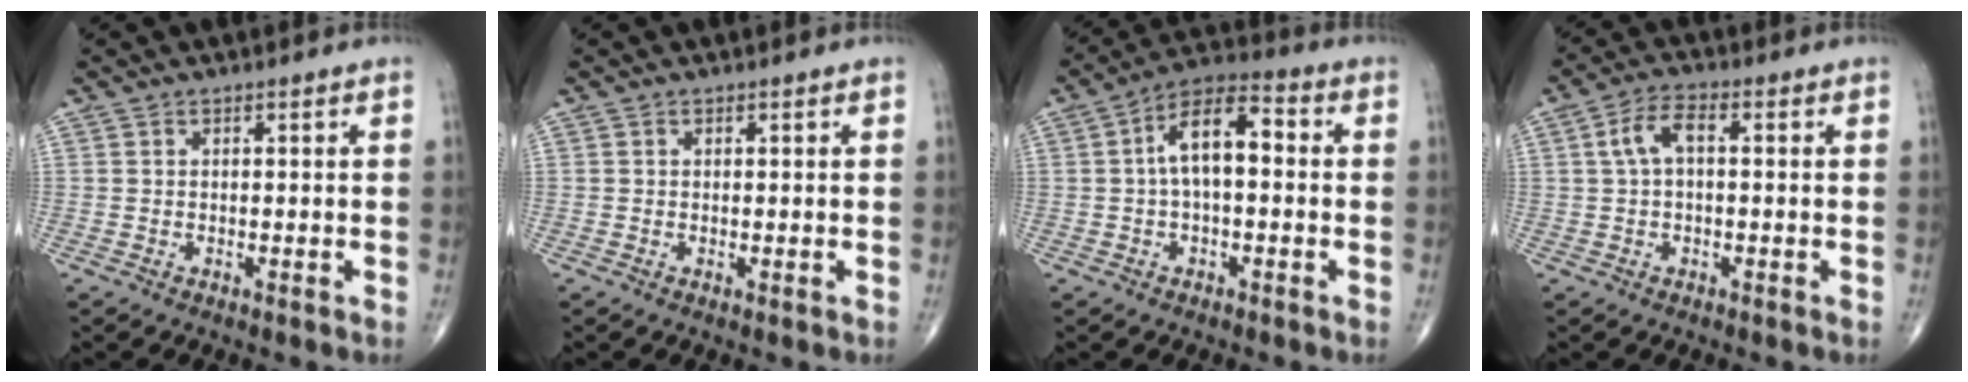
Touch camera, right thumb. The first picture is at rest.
{"total": 0.0}
{"total": 10.2, "force": [0.6, 4.9, 8.9], "torque": [-0.146, 0.036, 0.000]}
{"total": 5.4, "force": [0.8, 2.7, 4.6], "torque": [-0.095, 0.020, 0.009]}